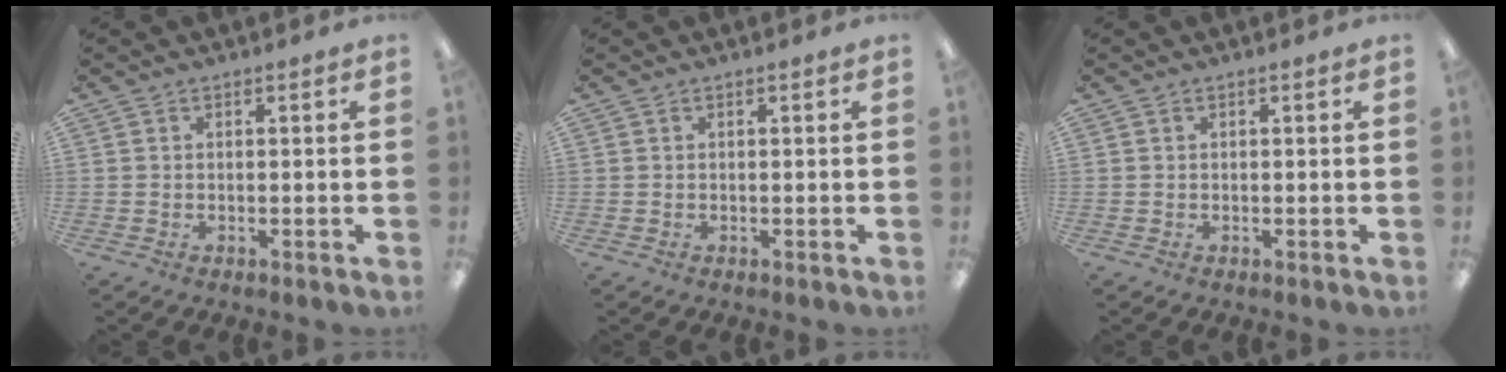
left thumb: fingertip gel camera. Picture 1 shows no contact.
{"total": 0.0}
{"total": 0.0}